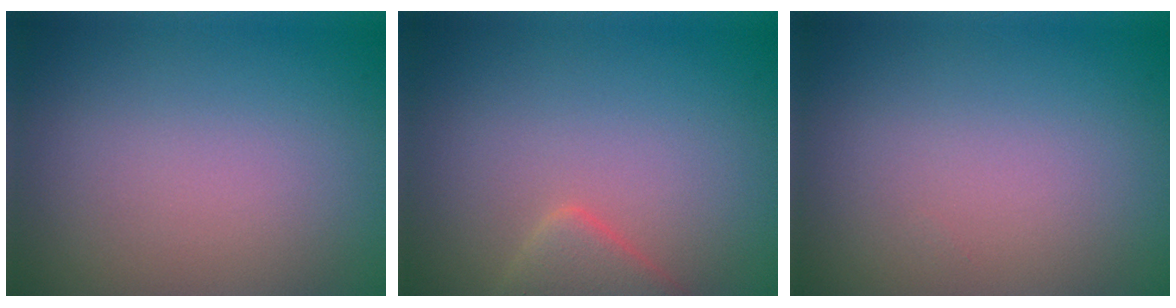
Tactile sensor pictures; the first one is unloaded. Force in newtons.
{"total": 2.8, "press": 2.7, "slide": 0.1}
{"total": 0.0}